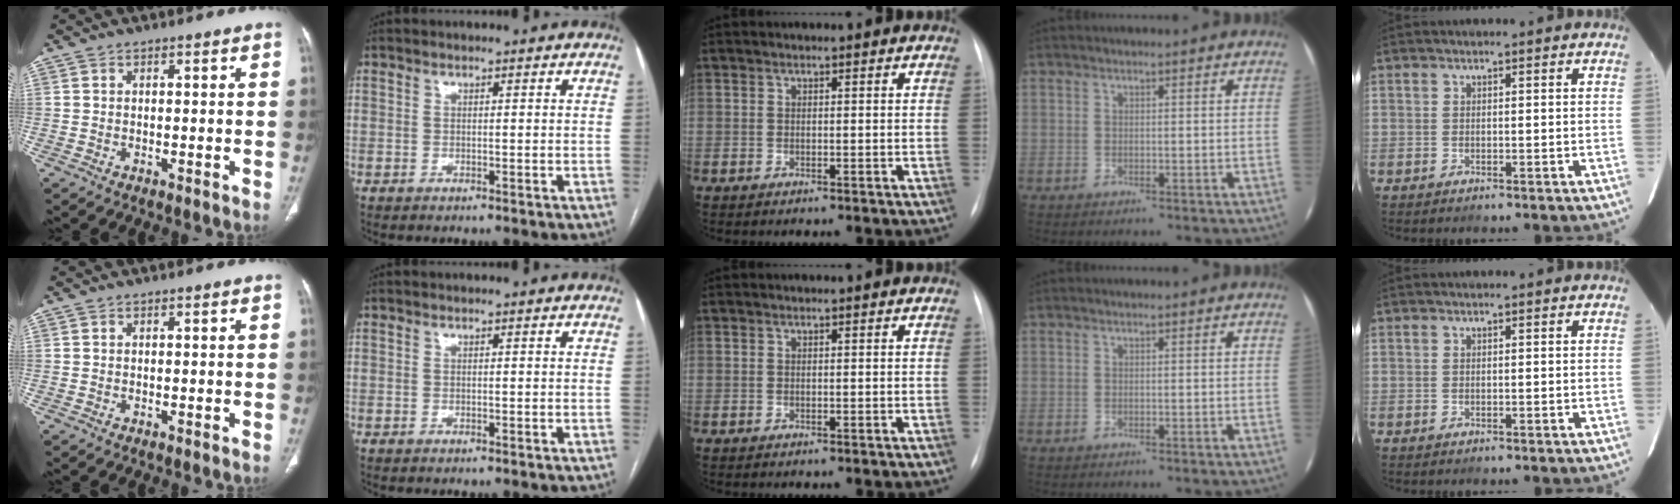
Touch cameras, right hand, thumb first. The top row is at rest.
{}